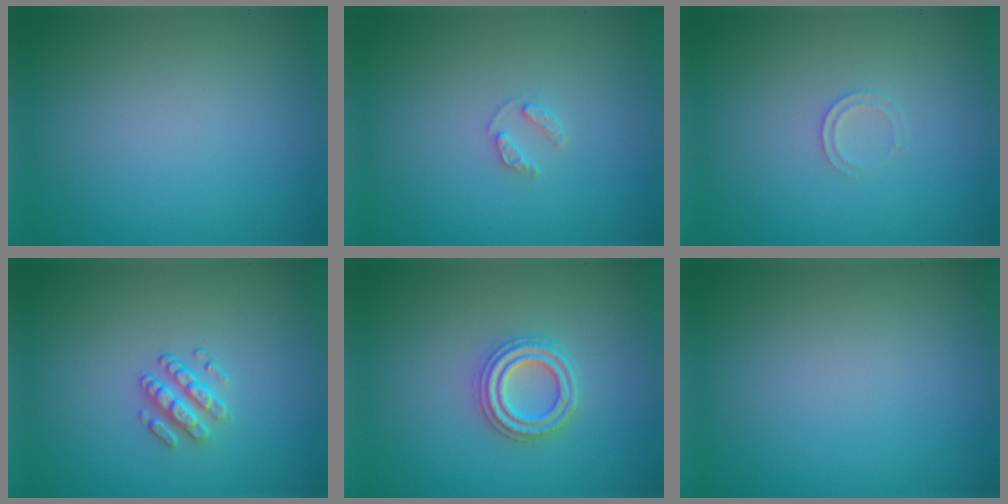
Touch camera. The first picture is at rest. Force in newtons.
{"total": 1.1, "press": 1.1, "slide": 0.2}
{"total": 0.9, "press": 0.9, "slide": 0.1}
{"total": 2.0, "press": 1.6, "slide": 1.3}
{"total": 2.7, "press": 2.7, "slide": 0.5}
{"total": 0.0}